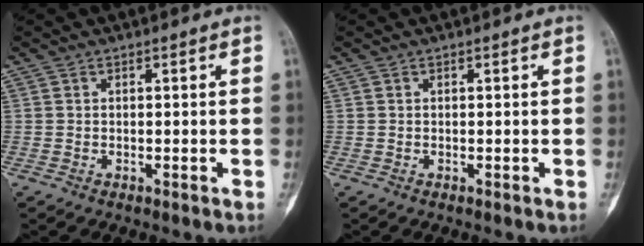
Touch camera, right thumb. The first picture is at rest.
{"total": 0.0}